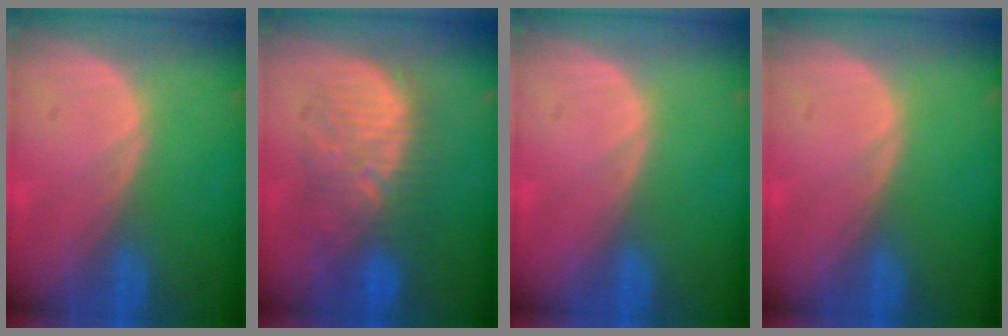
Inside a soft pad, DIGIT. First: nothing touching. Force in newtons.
{"total": 9.1, "press": 9.1, "slide": 0.3}
{"total": 0.0}
{"total": 0.0}